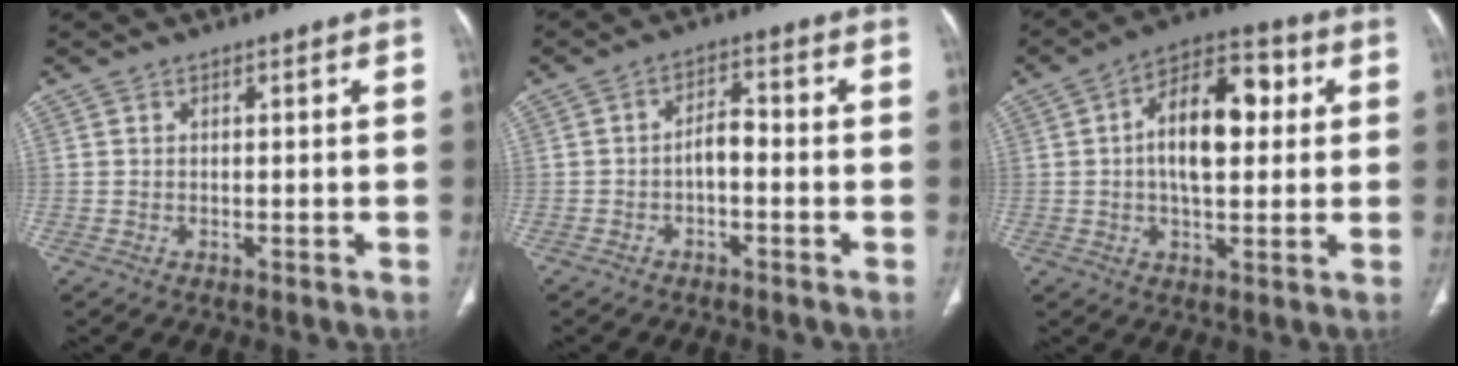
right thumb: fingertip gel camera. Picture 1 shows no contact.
{"total": 3.7, "force": [-1.2, 1.9, 2.9], "torque": [-0.041, 0.025, -0.025]}
{"total": 13.7, "force": [2.0, 7.2, 11.5], "torque": [-0.166, 0.018, 0.024]}